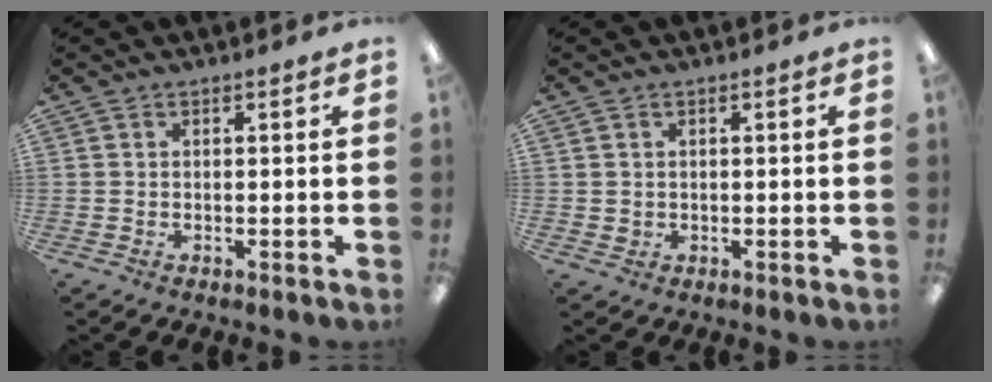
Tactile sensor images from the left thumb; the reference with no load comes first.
{"total": 1.3, "force": [0.5, 1.1, 0.1], "torque": [0.005, 0.000, 0.006]}